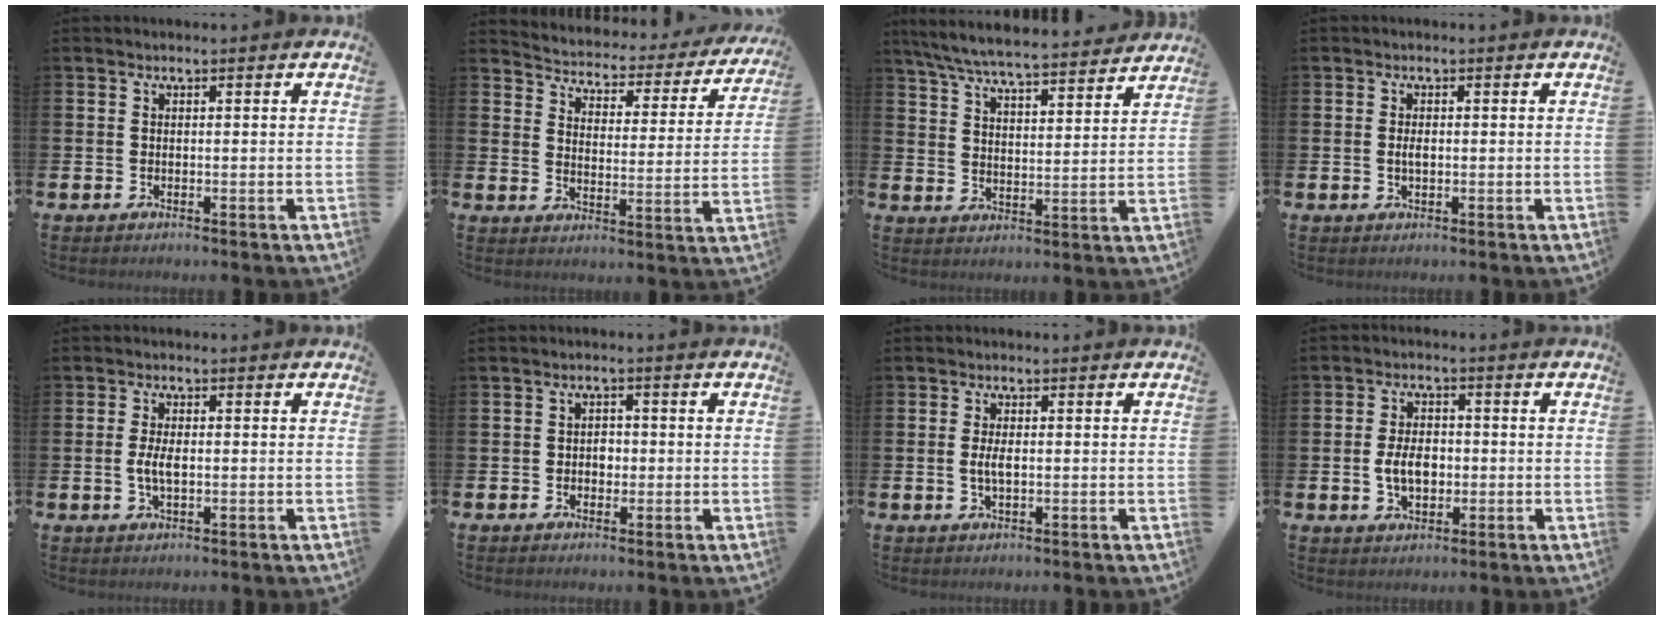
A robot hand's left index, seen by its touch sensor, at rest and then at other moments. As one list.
[{"total": 3.0, "force": [2.7, 1.2, 0.3], "torque": [-0.030, -0.030, 0.035]}, {"total": 7.3, "force": [6.9, 0.6, 2.2], "torque": [-0.073, -0.043, 0.121]}, {"total": 1.3, "force": [0.0, 0.6, 1.2], "torque": [-0.021, 0.003, -0.002]}, {"total": 3.1, "force": [-0.2, 1.3, 2.7], "torque": [-0.057, -0.001, -0.007]}, {"total": 1.8, "force": [-0.3, 1.5, 0.9], "torque": [-0.008, 0.003, -0.010]}, {"total": 2.4, "force": [0.0, 0.9, 2.2], "torque": [-0.039, 0.001, -0.003]}, {"total": 4.7, "force": [-0.5, 3.0, 3.6], "torque": [-0.058, 0.006, -0.012]}]